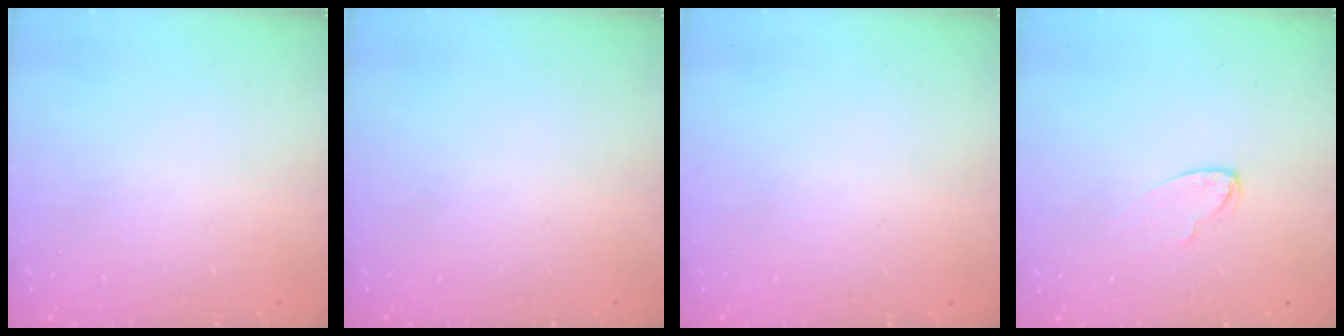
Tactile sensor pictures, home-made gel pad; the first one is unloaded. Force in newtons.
{"total": 0.0}
{"total": 0.0}
{"total": 4.7, "press": 4.6, "slide": 0.5}